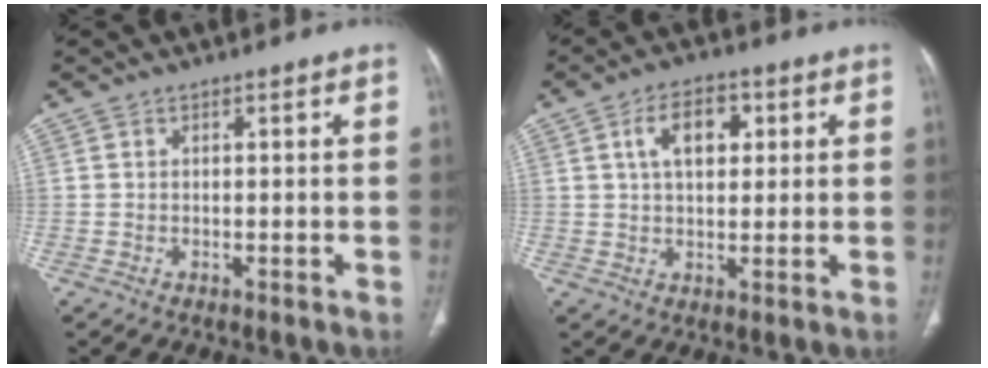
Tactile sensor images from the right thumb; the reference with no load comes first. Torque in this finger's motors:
{"motor_torque": [-0.42, 0.60, 0.36, 0.12, 0.02]}